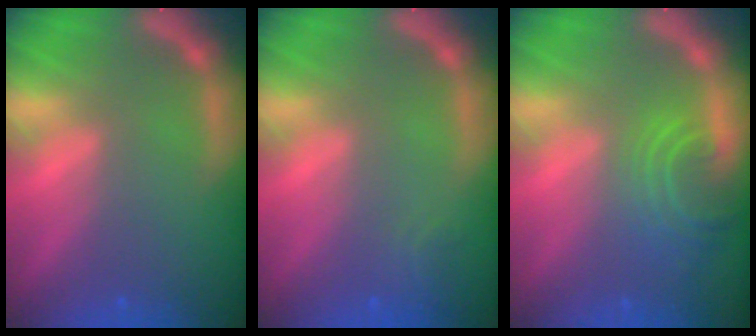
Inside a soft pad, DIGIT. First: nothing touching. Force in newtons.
{"total": 1.4}
{"total": 5.1}